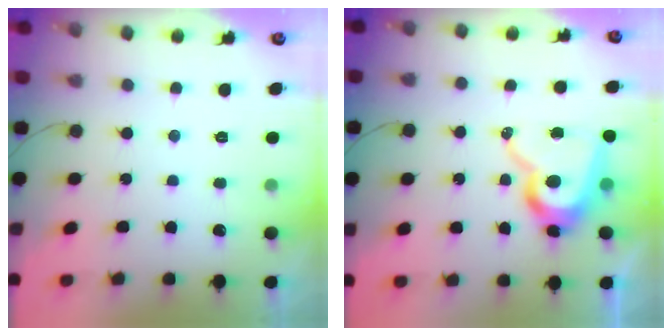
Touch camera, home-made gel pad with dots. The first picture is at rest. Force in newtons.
{"total": 14.6, "press": 14.5, "slide": 1.7}